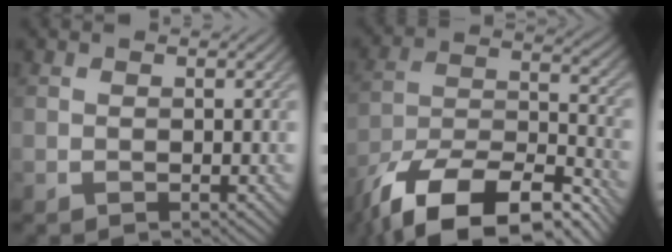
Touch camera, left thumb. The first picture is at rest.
{"total": 15.4, "force": [-11.5, 5.6, 8.5], "torque": [-0.180, -0.017, -0.198]}